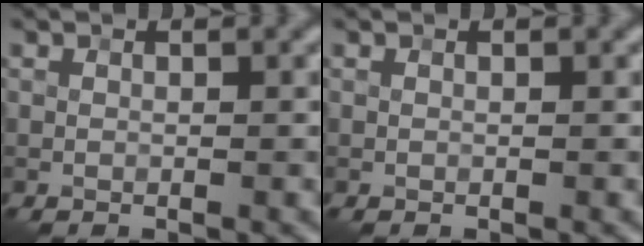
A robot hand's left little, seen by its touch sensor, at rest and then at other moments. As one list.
[{"total": 0.0}]